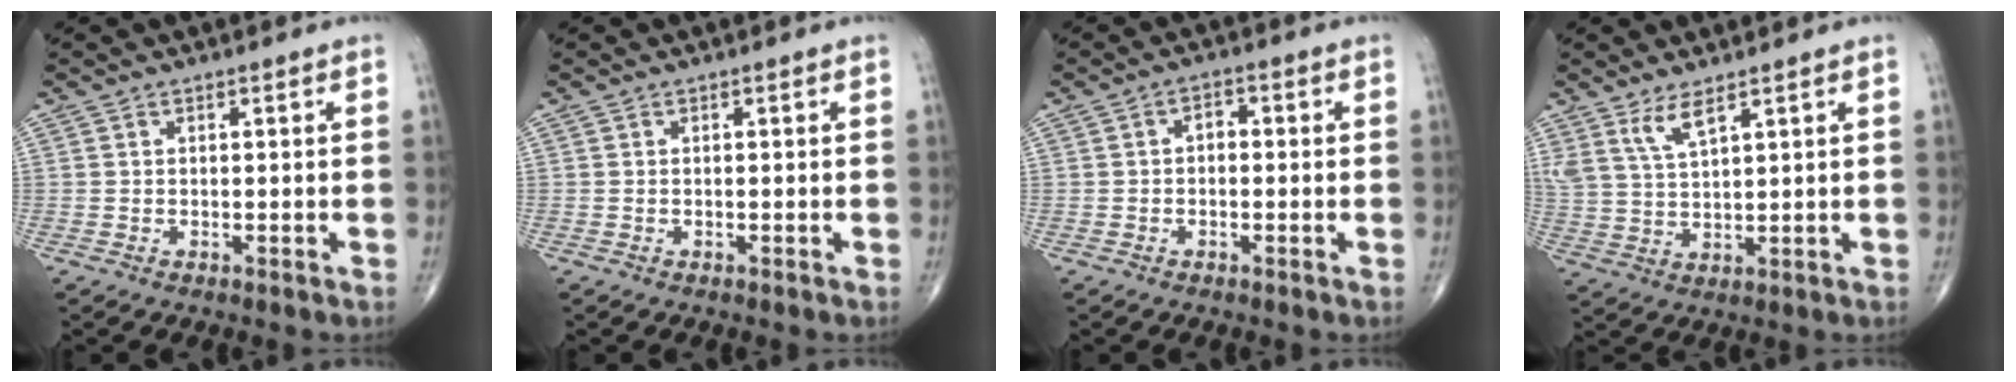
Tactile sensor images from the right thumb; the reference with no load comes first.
{"total": 0.0}
{"total": 2.6, "force": [-0.1, 1.7, 1.9], "torque": [-0.020, 0.012, -0.010]}
{"total": 5.3, "force": [3.5, 1.3, 3.7], "torque": [-0.079, -0.022, 0.077]}